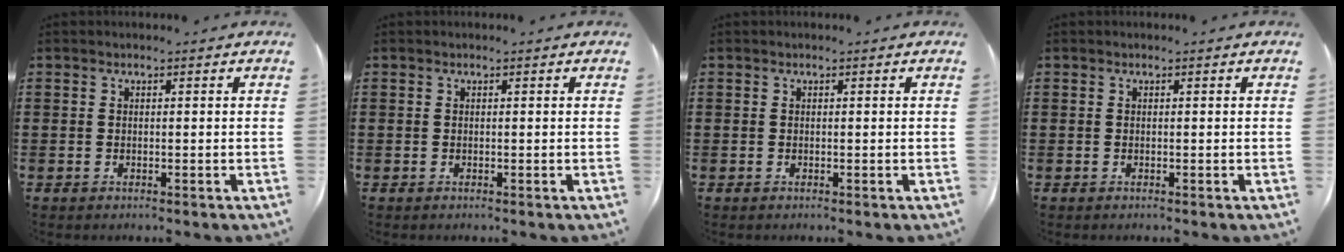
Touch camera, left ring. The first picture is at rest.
{"total": 0.0}
{"total": 0.0}
{"total": 0.0}